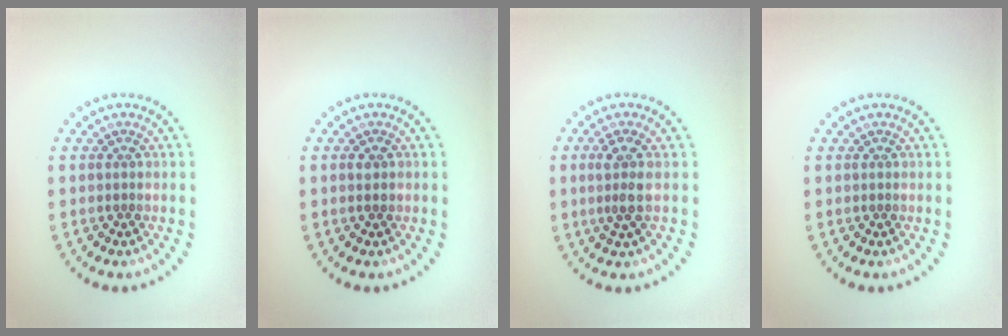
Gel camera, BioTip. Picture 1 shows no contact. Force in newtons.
{"total": 1.0, "press": 1.0, "slide": 0.1}
{"total": 2.1, "press": 1.8, "slide": 1.2}
{"total": 0.0}